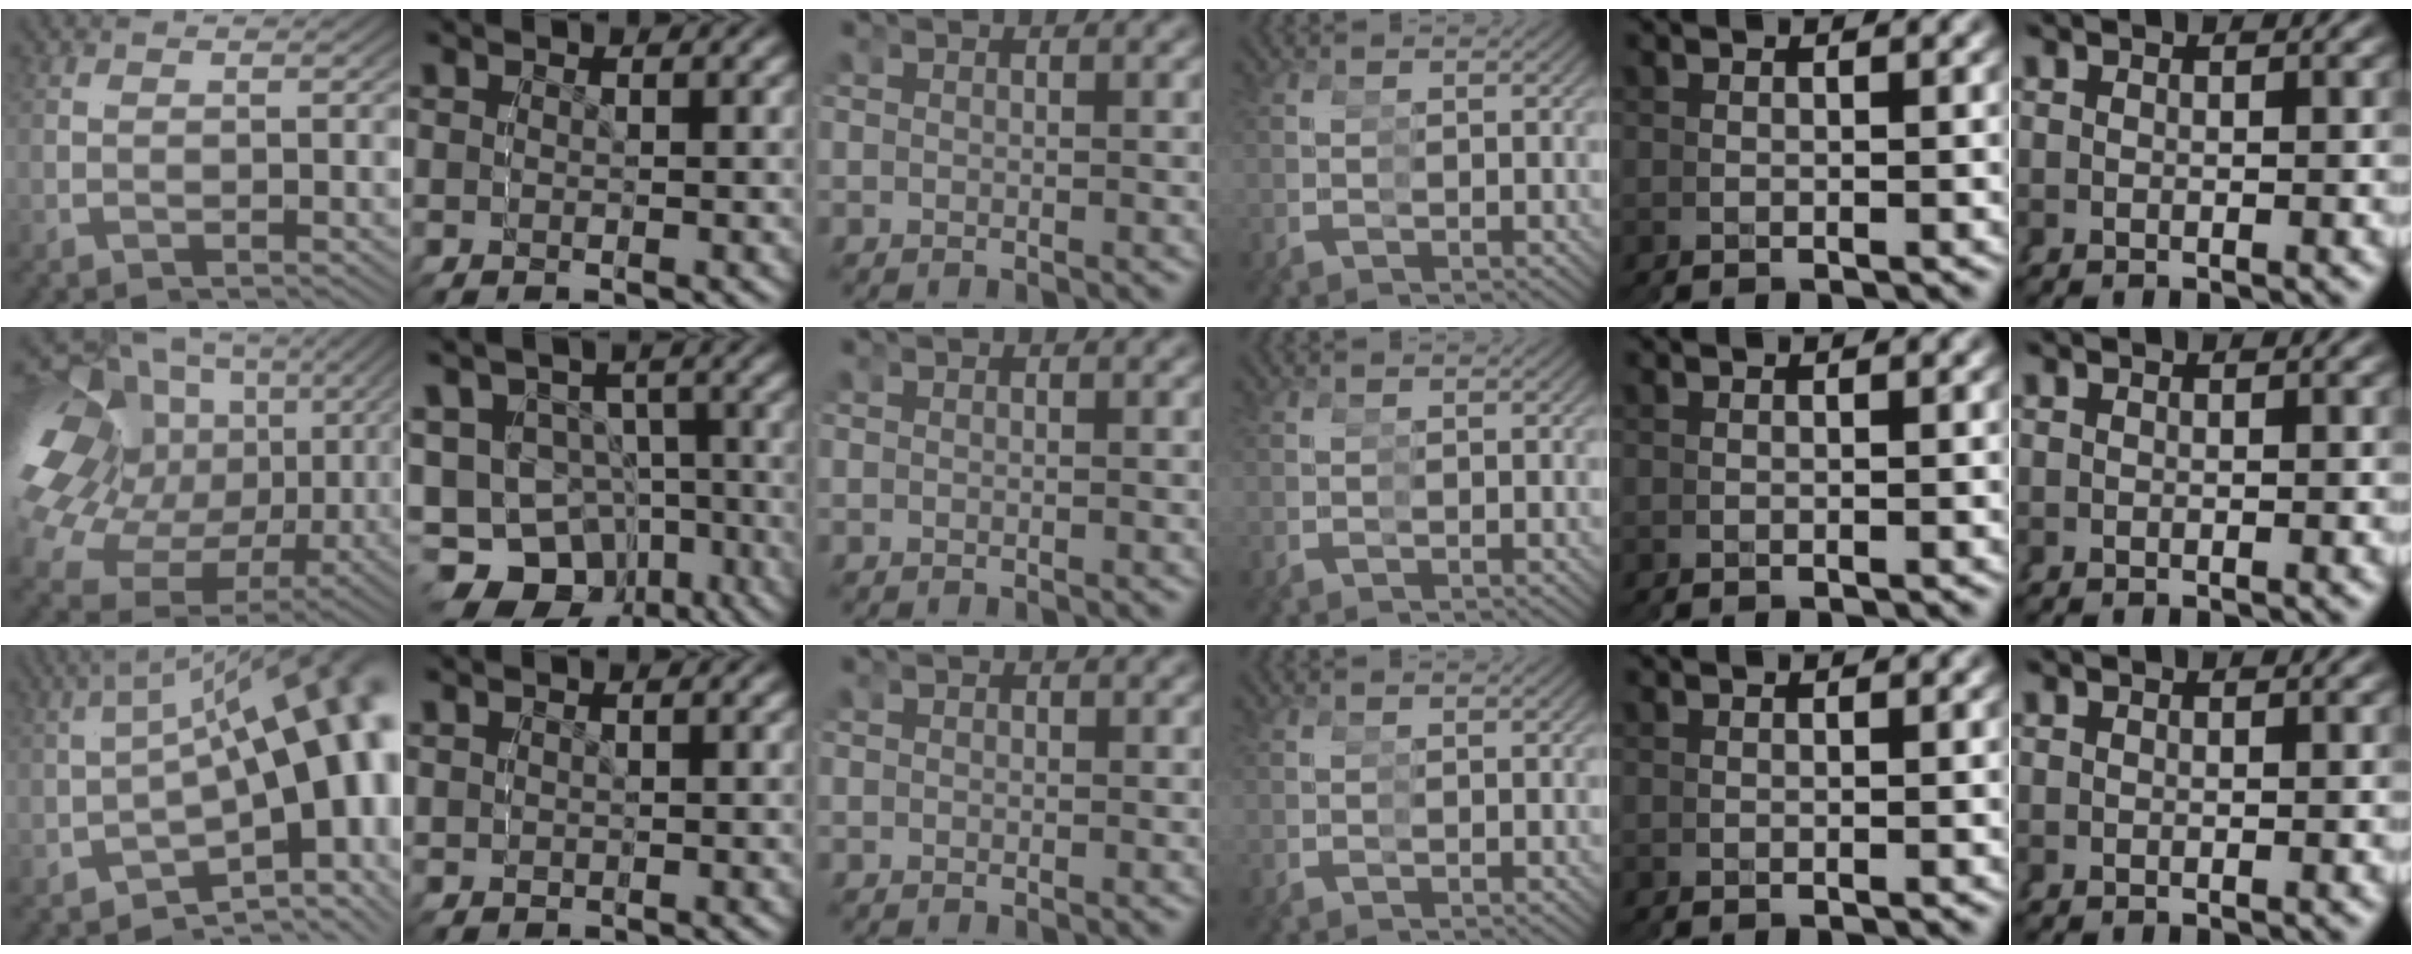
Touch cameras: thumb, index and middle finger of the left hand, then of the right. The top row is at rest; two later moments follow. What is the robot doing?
{"motion": "grasp_and_lifting", "object": "cup"}